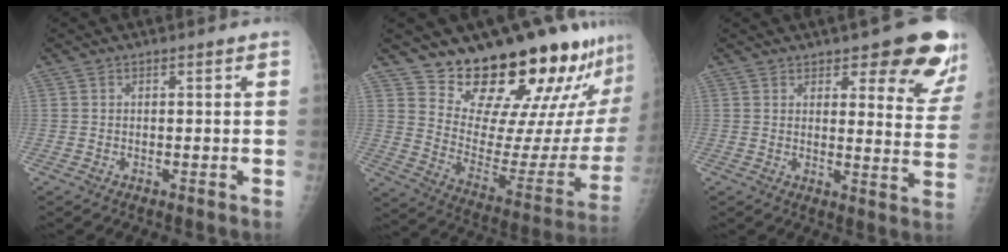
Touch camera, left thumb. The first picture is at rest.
{"total": 24.8, "force": [22.0, 6.8, 9.2], "torque": [-0.091, -0.187, 0.301]}
{"total": 12.3, "force": [8.2, 4.2, 8.1], "torque": [-0.049, -0.052, 0.092]}